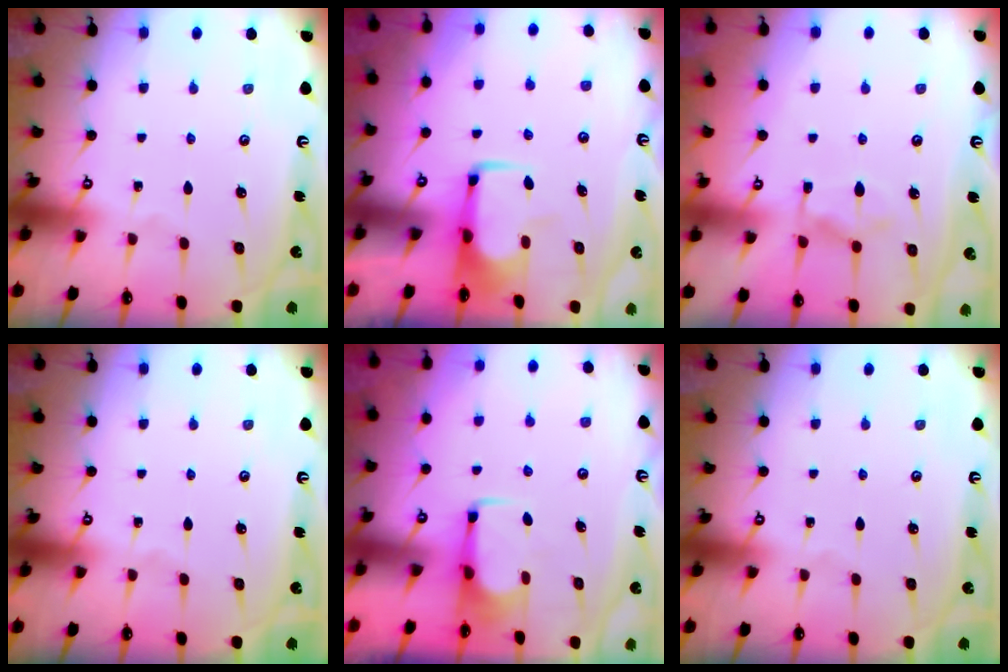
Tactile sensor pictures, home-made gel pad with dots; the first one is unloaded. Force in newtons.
{"total": 1.8, "press": 1.7, "slide": 0.5}
{"total": 2.6, "press": 2.1, "slide": 1.5}
{"total": 0.0}
{"total": 2.8, "press": 2.8, "slide": 0.5}
{"total": 0.0}